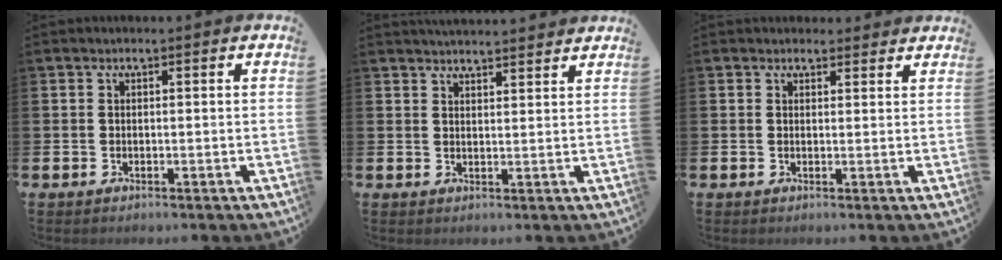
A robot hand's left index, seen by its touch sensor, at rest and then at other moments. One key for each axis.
{"total": 3.2, "fx": 3.2, "fy": 0.1, "fz": 0.1, "tx": -0.003, "ty": -0.016, "tz": 0.058}
{"total": 1.8, "fx": 1.7, "fy": 0.7, "fz": 0.0, "tx": 0.009, "ty": -0.003, "tz": 0.029}